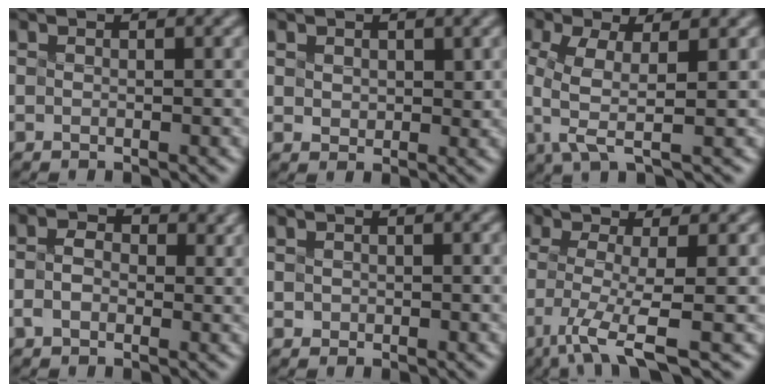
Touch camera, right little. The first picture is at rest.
{"total": 0.8, "force": [0.1, -0.2, -0.8], "torque": [-0.004, -0.006, 0.035]}
{"total": 2.2, "force": [-1.4, -0.3, 1.7], "torque": [-0.072, -0.016, 0.004]}
{"total": 1.5, "force": [-1.4, 0.2, -0.4], "torque": [-0.017, -0.012, 0.000]}
{"total": 1.7, "force": [-0.5, -0.7, -1.5], "torque": [0.009, -0.012, 0.019]}
{"total": 4.5, "force": [-2.6, -0.5, 3.7], "torque": [-0.086, -0.017, -0.017]}